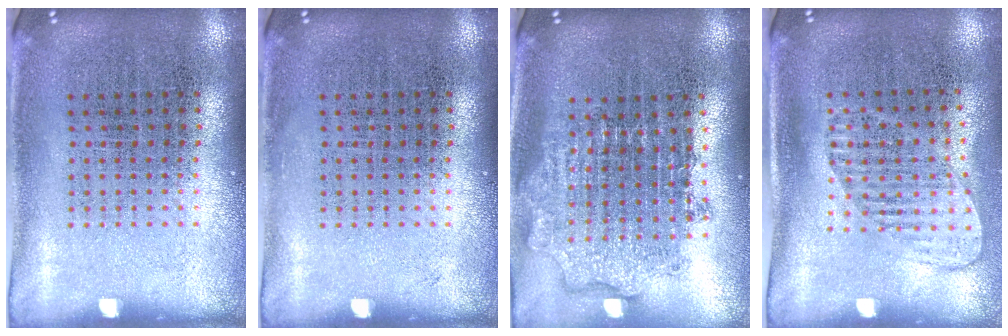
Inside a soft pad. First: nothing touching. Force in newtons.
{"total": 0.0}
{"total": 1.9, "press": 1.5, "slide": 1.2}
{"total": 1.4, "press": 1.2, "slide": 0.8}